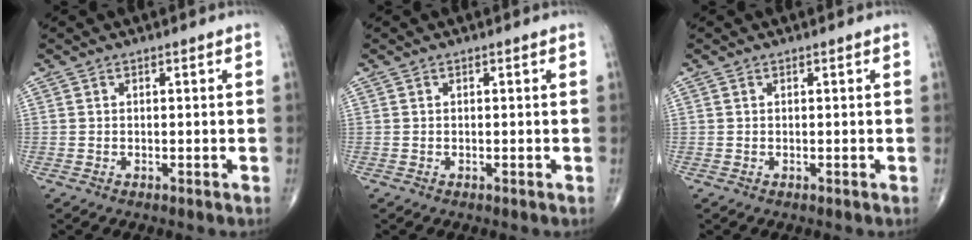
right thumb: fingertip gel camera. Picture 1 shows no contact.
{"total": 0.0}
{"total": 0.0}